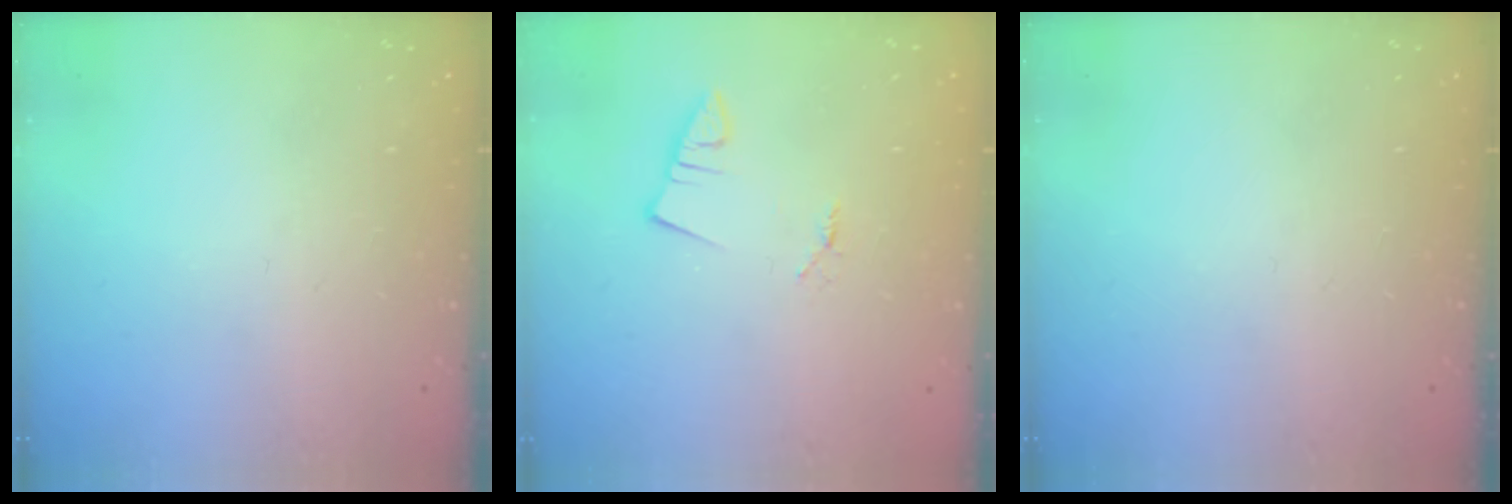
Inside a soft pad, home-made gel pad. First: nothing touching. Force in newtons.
{"total": 1.4, "press": 1.4, "slide": 0.1}
{"total": 0.0}